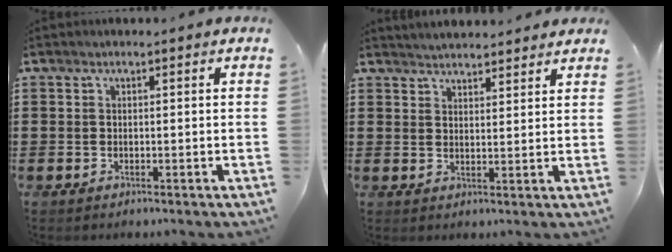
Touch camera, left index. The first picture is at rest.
{"total": 2.8, "force": [2.8, -0.1, -0.2], "torque": [-0.004, -0.009, 0.052]}